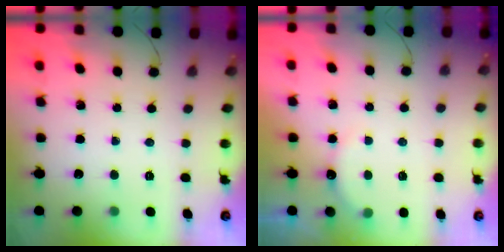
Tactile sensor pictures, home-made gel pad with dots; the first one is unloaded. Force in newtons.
{"total": 5.3, "press": 5.2, "slide": 1.2}